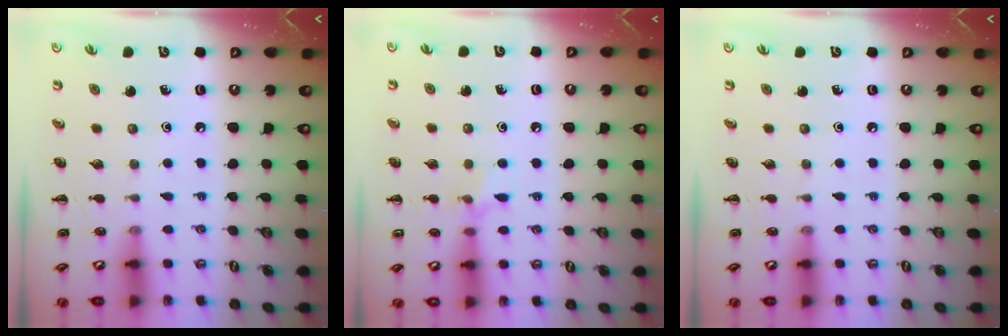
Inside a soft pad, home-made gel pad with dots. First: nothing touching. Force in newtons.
{"total": 6.5, "press": 6.2, "slide": 2.0}
{"total": 0.0}